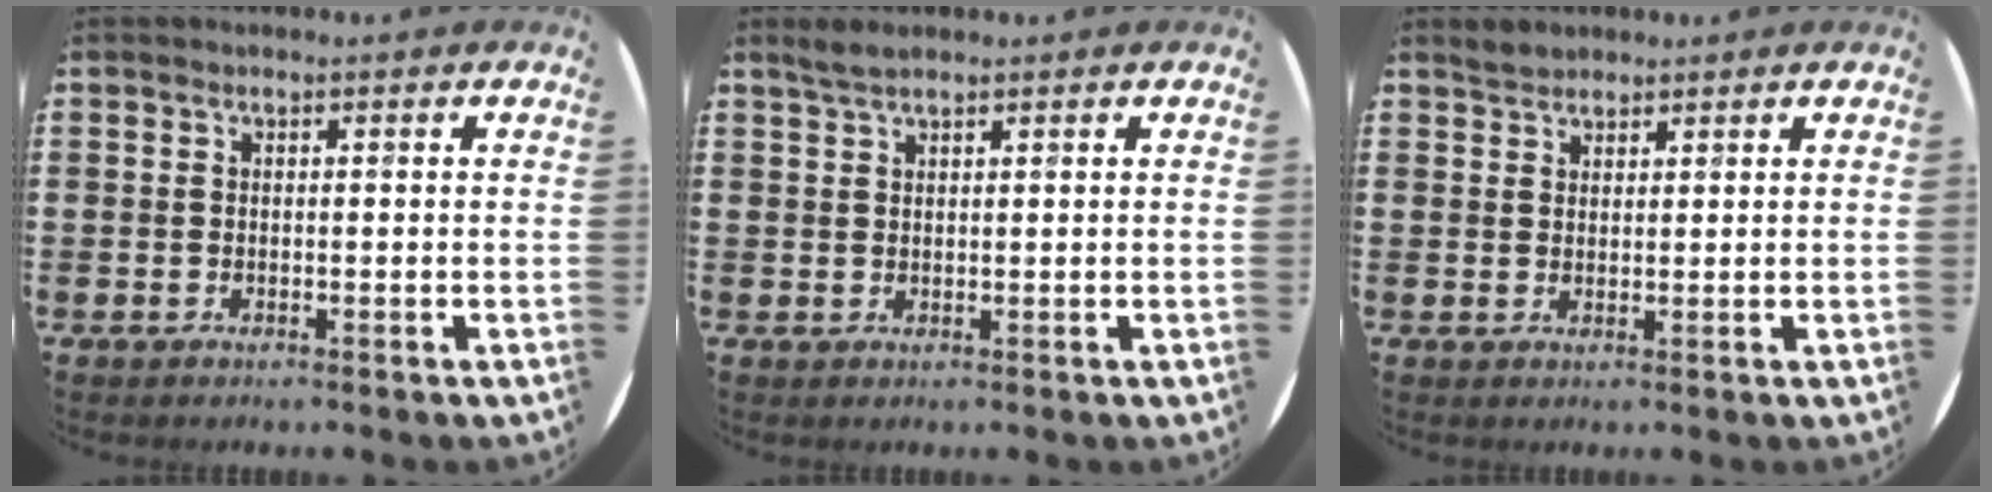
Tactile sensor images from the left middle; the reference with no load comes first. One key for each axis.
{"total": 1.8, "fx": 1.6, "fy": 0.3, "fz": 0.9, "tx": -0.018, "ty": 0.003, "tz": 0.029}
{"total": 1.9, "fx": 1.8, "fy": 0.6, "fz": -0.1, "tx": 0.007, "ty": 0.000, "tz": 0.034}